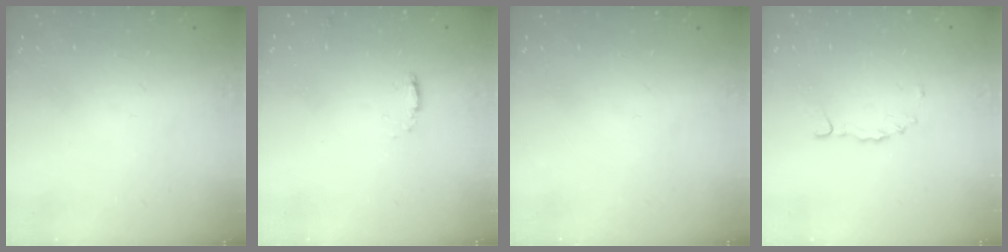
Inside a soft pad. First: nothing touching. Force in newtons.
{"total": 3.5, "press": 3.4, "slide": 0.4}
{"total": 0.0}
{"total": 2.3, "press": 2.2, "slide": 0.7}